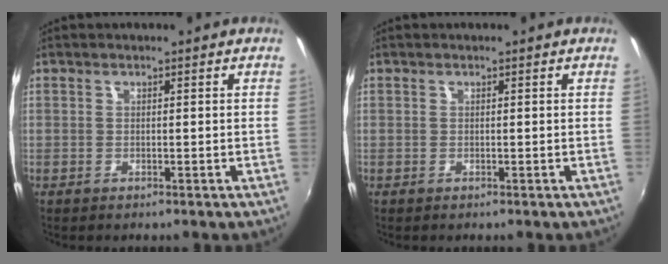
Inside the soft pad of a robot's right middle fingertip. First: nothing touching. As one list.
[{"total": 0.0}]